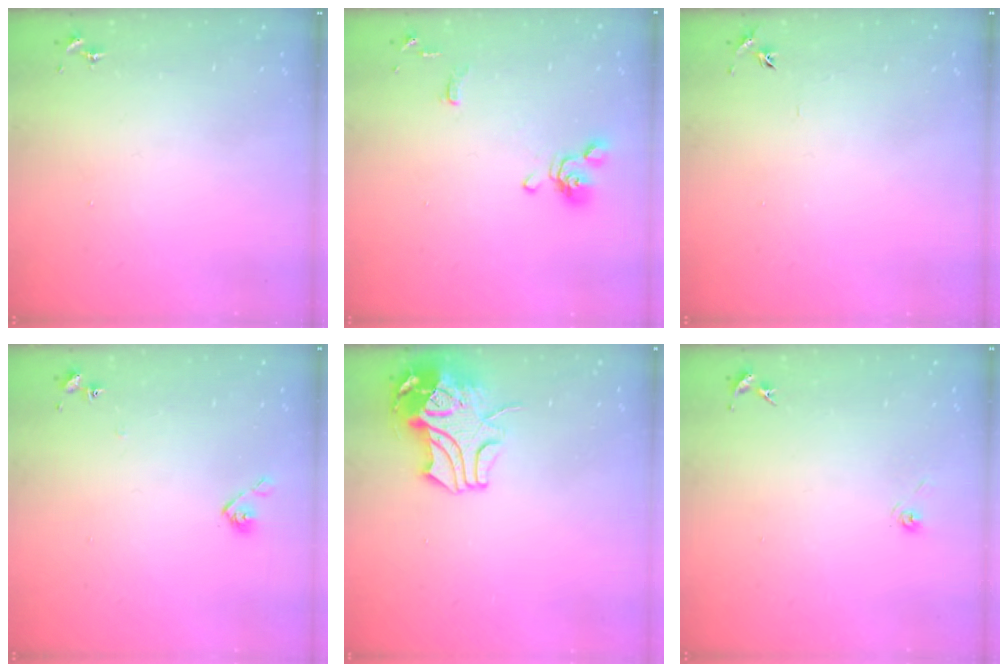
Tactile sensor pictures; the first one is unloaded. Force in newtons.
{"total": 10.3, "press": 10.2, "slide": 1.3}
{"total": 4.1, "press": 4.0, "slide": 0.4}
{"total": 7.4, "press": 7.3, "slide": 0.6}
{"total": 11.6, "press": 11.5, "slide": 1.5}
{"total": 3.2, "press": 2.6, "slide": 1.8}